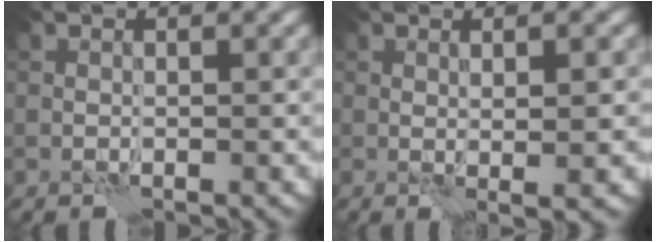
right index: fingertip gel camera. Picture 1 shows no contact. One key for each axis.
{"total": 3.2, "fx": 0.3, "fy": 0.6, "fz": 3.1, "tx": -0.045, "ty": 0.002, "tz": 0.005}